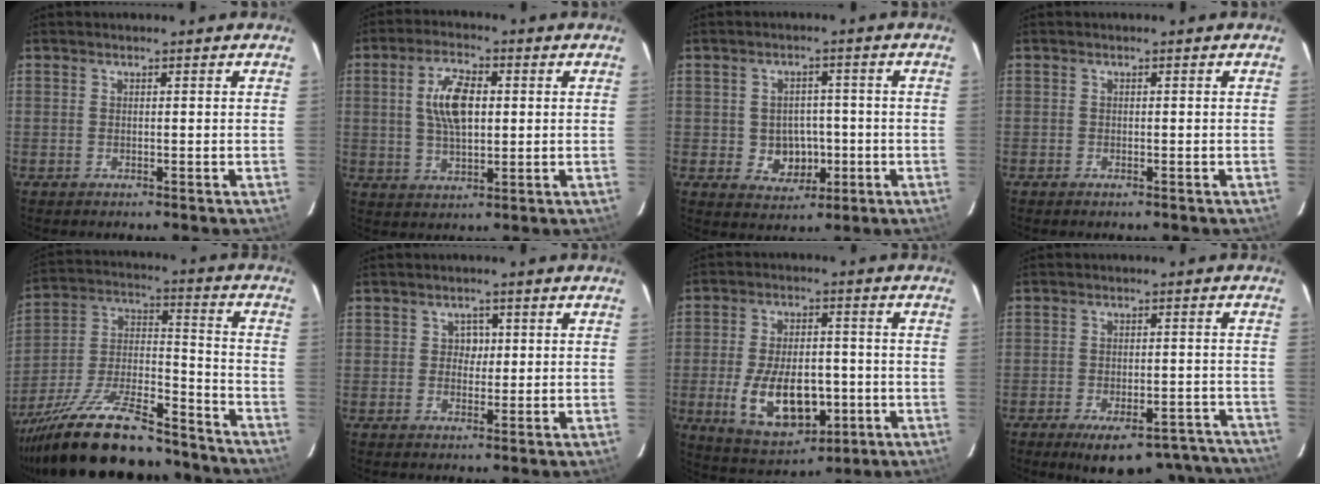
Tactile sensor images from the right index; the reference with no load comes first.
{"total": 8.8, "force": [1.4, 4.1, 7.6], "torque": [-0.145, 0.011, 0.028]}
{"total": 6.2, "force": [-1.2, 5.4, 2.7], "torque": [-0.059, 0.011, 0.000]}
{"total": 0.7, "force": [-0.6, 0.4, 0.3], "torque": [-0.007, -0.002, -0.011]}
{"total": 25.8, "force": [-20.2, 7.6, 14.1], "torque": [-0.271, -0.010, -0.314]}
{"total": 2.2, "force": [0.2, 2.1, 0.5], "torque": [-0.004, 0.010, 0.002]}
{"total": 14.9, "force": [-3.8, 8.1, 11.9], "torque": [-0.240, -0.009, -0.044]}
{"total": 17.3, "force": [-14.5, 6.3, 7.0], "torque": [-0.117, 0.017, -0.170]}